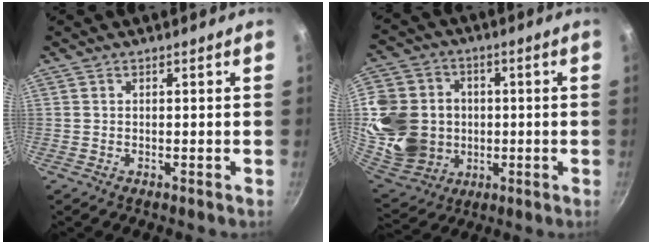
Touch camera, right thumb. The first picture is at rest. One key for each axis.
{"total": 21.2, "fx": -0.4, "fy": 18.1, "fz": 11.1, "tx": -0.219, "ty": 0.012, "tz": 0.007}